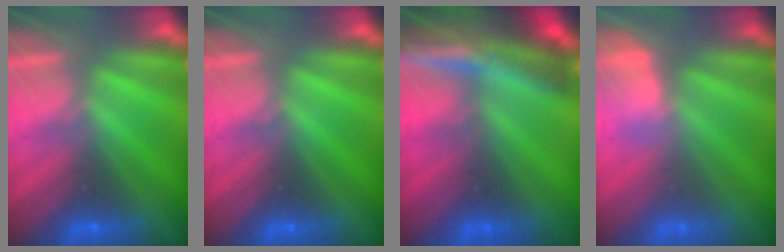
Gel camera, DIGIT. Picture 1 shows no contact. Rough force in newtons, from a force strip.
{"total": 0.0}
{"total": 7.7}
{"total": 2.8}